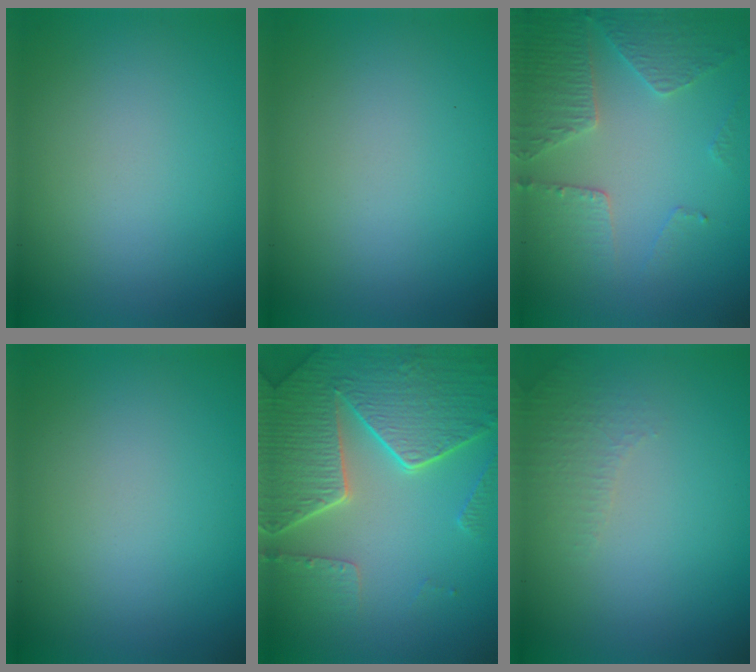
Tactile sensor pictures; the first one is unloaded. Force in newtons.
{"total": 0.0}
{"total": 4.5, "press": 3.3, "slide": 3.1}
{"total": 0.0}
{"total": 8.2, "press": 6.1, "slide": 5.5}
{"total": 1.6, "press": 1.6, "slide": 0.4}